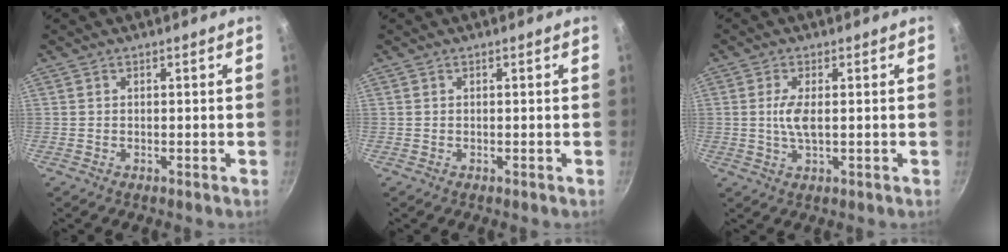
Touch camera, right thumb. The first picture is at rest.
{"total": 0.0}
{"total": 4.2, "force": [0.3, 1.5, 4.0], "torque": [-0.090, -0.001, 0.005]}